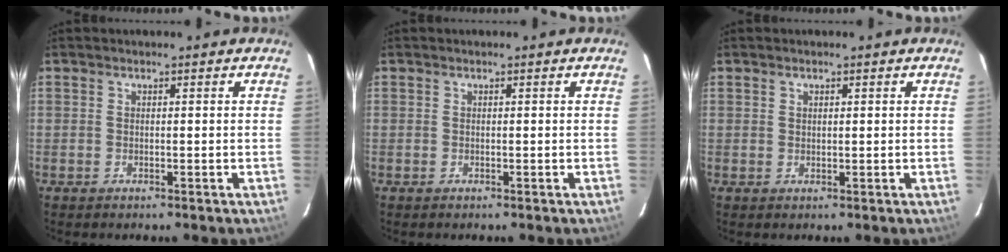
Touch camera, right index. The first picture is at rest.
{"total": 0.0}
{"total": 0.8, "force": [0.5, 0.5, 0.4], "torque": [-0.006, 0.003, 0.009]}